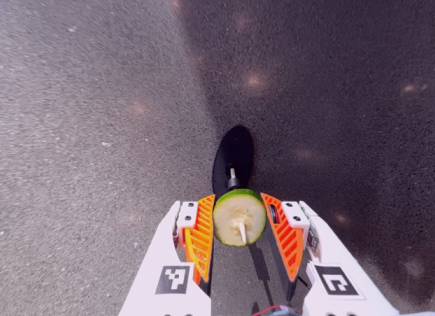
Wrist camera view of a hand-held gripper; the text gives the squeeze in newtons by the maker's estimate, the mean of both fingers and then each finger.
{"total": 11.7, "left": 12.2, "right": 11.2}